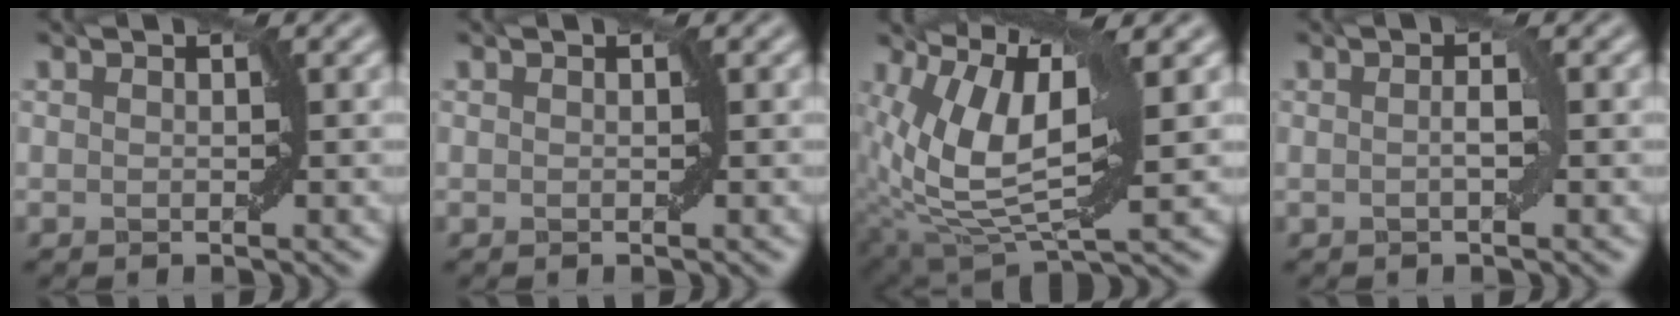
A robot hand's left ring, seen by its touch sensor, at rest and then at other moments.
{"total": 0.0}
{"total": 11.3, "force": [2.8, 4.3, 10.0], "torque": [-0.189, 0.000, 0.049]}
{"total": 1.3, "force": [0.0, 0.0, 1.3], "torque": [-0.023, 0.003, -0.001]}